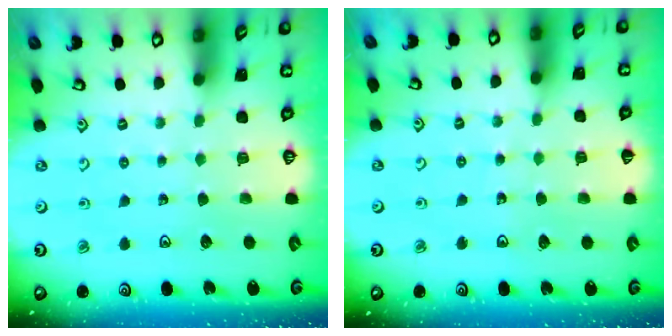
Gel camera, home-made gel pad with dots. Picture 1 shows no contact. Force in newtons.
{"total": 4.4, "press": 3.9, "slide": 2.1}